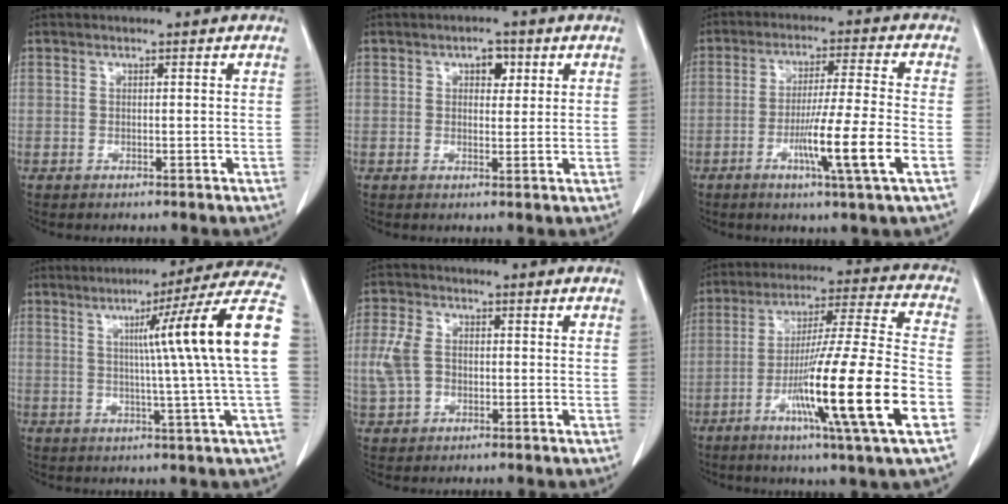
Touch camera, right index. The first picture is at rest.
{"total": 2.8, "force": [1.2, 1.6, 1.9], "torque": [-0.025, 0.005, 0.016]}
{"total": 10.9, "force": [-3.8, -1.2, 10.2], "torque": [-0.179, -0.017, -0.067]}
{"total": 17.0, "force": [2.5, -2.6, 16.6], "torque": [-0.209, 0.015, 0.022]}
{"total": 5.2, "force": [-0.7, 3.5, 3.8], "torque": [-0.113, 0.012, -0.017]}
{"total": 20.5, "force": [-7.2, -0.9, 19.2], "torque": [-0.323, -0.021, -0.126]}